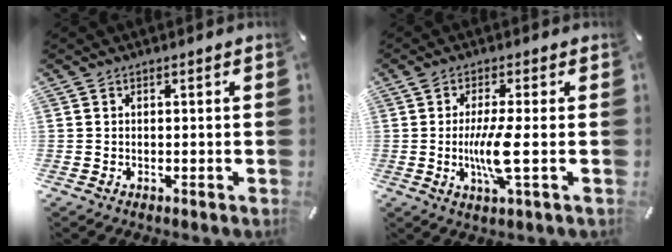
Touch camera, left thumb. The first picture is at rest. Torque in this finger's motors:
{"motor_torque": [1.16, 1.38, 1.32, -0.08, 0.22]}